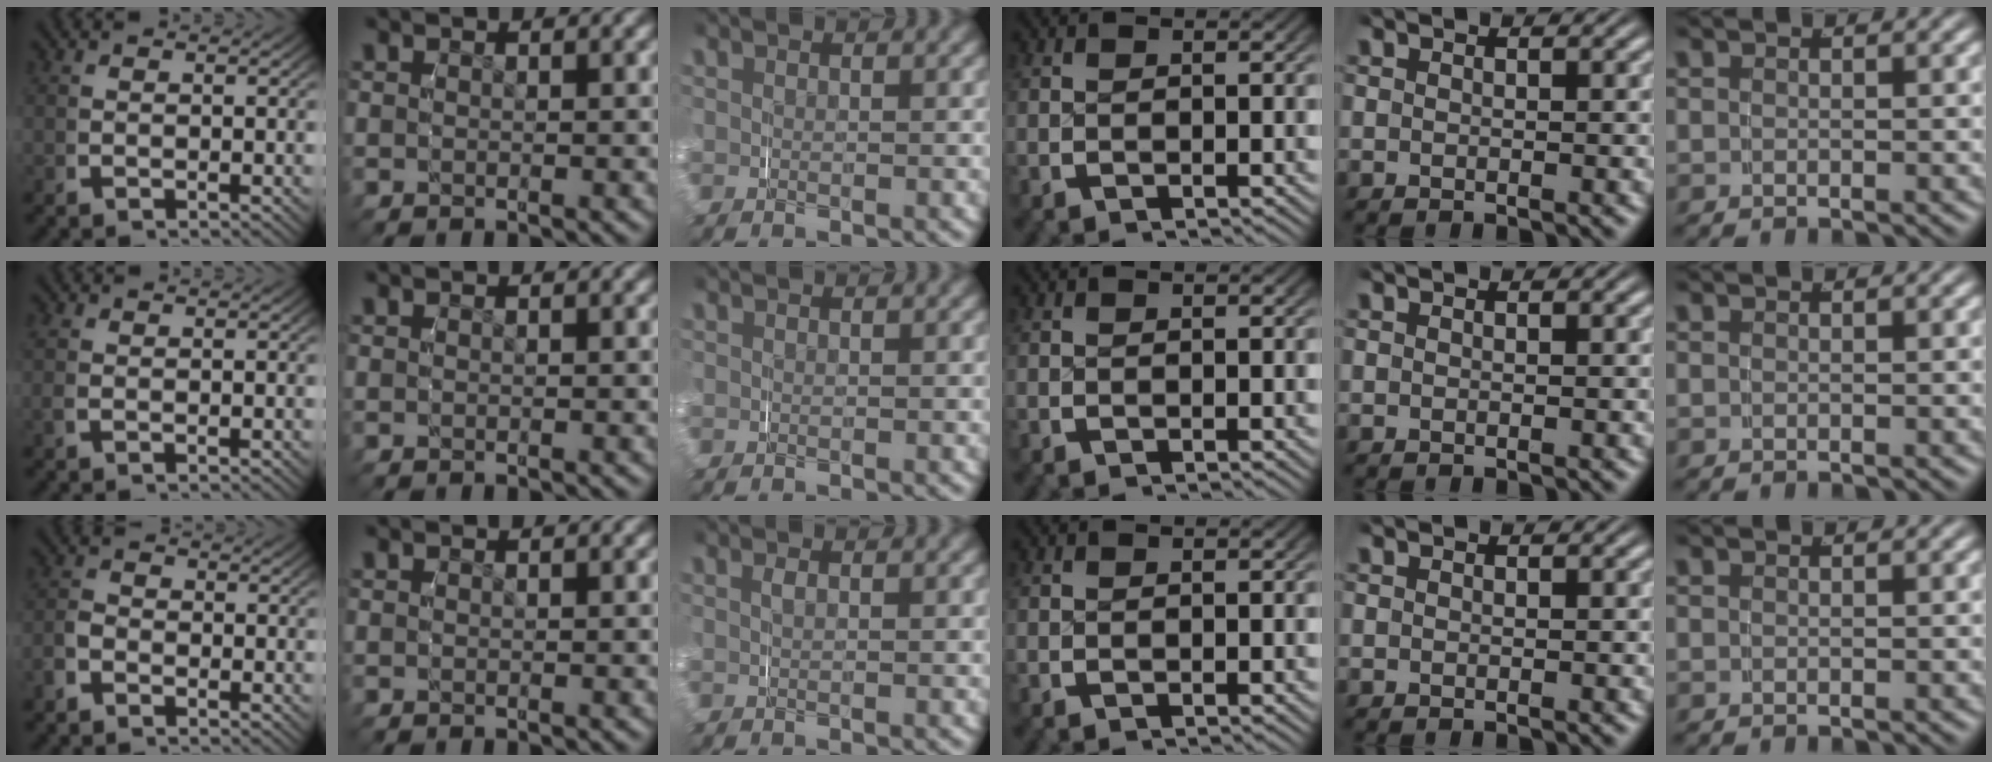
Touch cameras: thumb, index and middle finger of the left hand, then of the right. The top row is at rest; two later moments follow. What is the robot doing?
{"motion": "grasp_and_lifting", "object": "paper"}